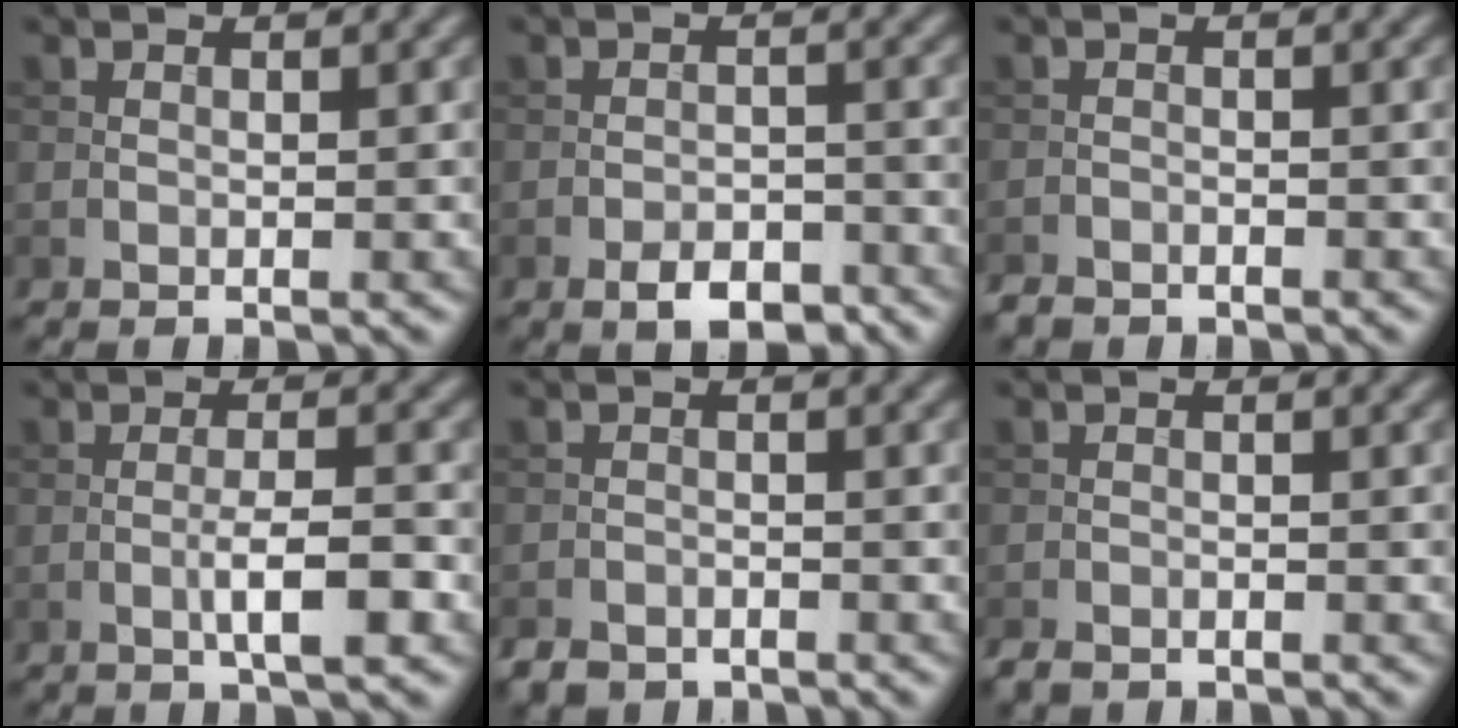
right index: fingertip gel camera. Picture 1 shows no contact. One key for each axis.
{"total": 4.0, "fx": -2.6, "fy": 1.8, "fz": 2.4, "tx": -0.035, "ty": -0.002, "tz": -0.045}
{"total": 1.3, "fx": -1.3, "fy": 0.4, "fz": 0.1, "tx": 0.000, "ty": -0.001, "tz": -0.026}
{"total": 3.7, "fx": -1.2, "fy": 0.6, "fz": 3.4, "tx": -0.059, "ty": 0.004, "tz": -0.022}
{"total": 2.1, "fx": -1.8, "fy": 0.9, "fz": 0.4, "tx": -0.003, "ty": -0.001, "tz": -0.037}
{"total": 1.5, "fx": -1.3, "fy": 0.5, "fz": 0.4, "tx": -0.007, "ty": -0.002, "tz": -0.027}